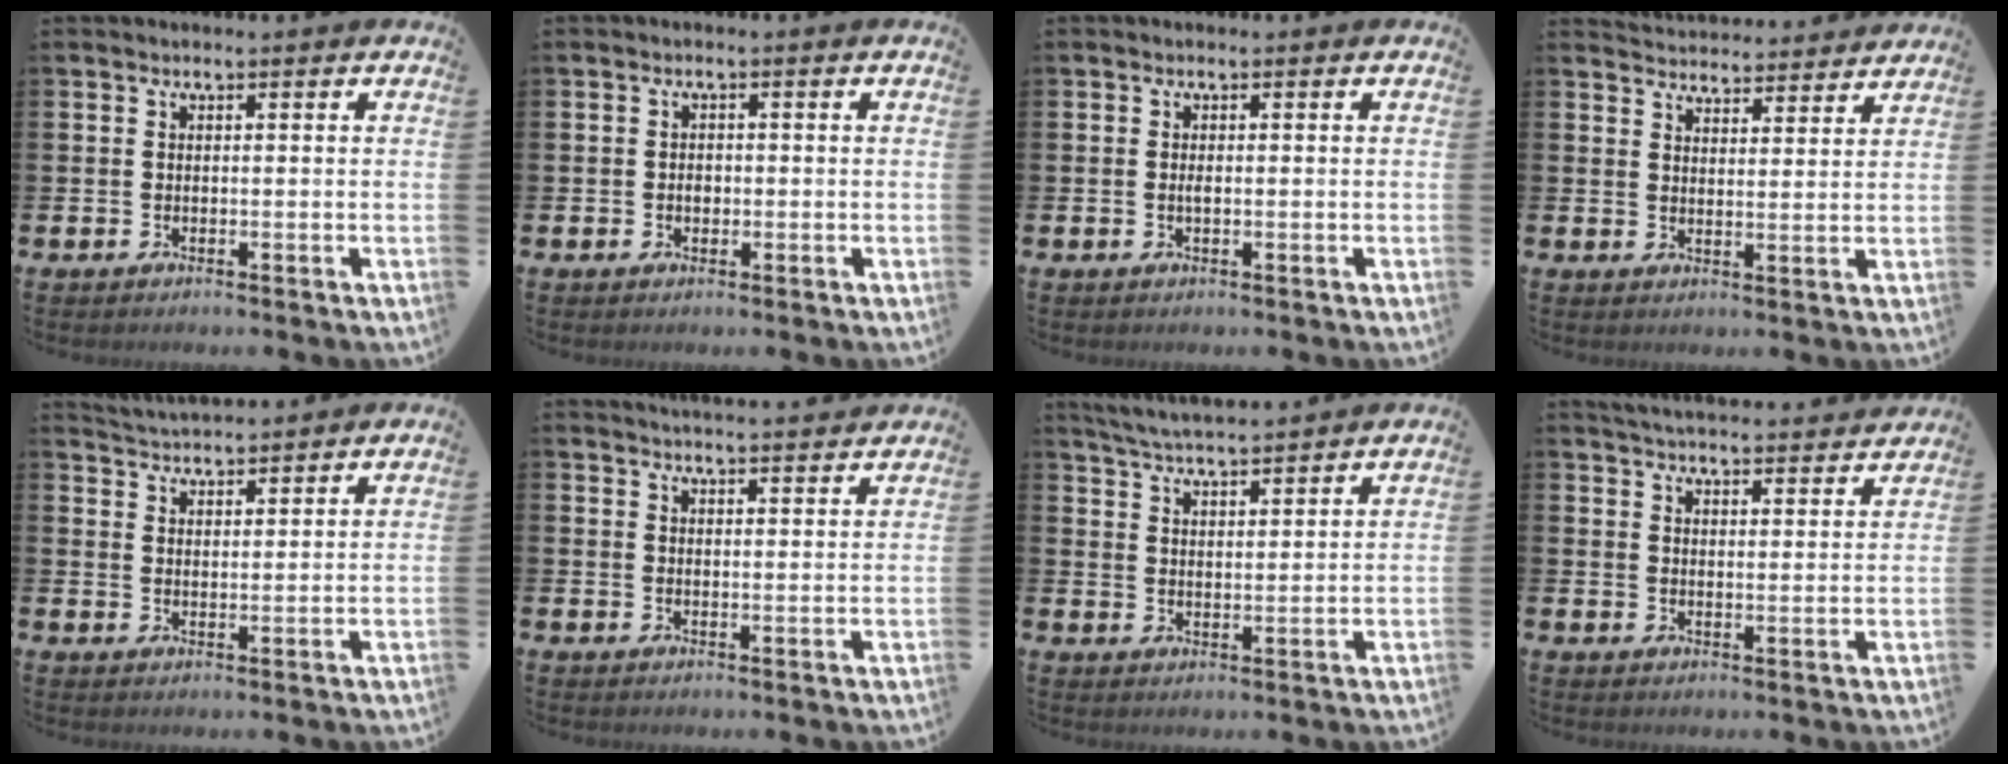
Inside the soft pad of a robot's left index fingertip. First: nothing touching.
{"total": 1.3, "force": [-0.1, 1.0, 0.8], "torque": [-0.005, 0.003, -0.006]}
{"total": 0.7, "force": [0.0, 0.2, 0.6], "torque": [-0.010, -0.001, -0.001]}
{"total": 4.3, "force": [4.3, 0.4, -0.4], "torque": [-0.001, -0.032, 0.075]}
{"total": 4.1, "force": [4.1, 0.2, -0.3], "torque": [-0.001, -0.025, 0.073]}
{"total": 3.6, "force": [3.6, -0.4, -0.1], "torque": [-0.003, -0.023, 0.064]}
{"total": 5.0, "force": [4.9, -0.1, 0.5], "torque": [-0.028, -0.028, 0.088]}
{"total": 4.8, "force": [4.8, 0.1, 0.3], "torque": [-0.014, -0.036, 0.084]}